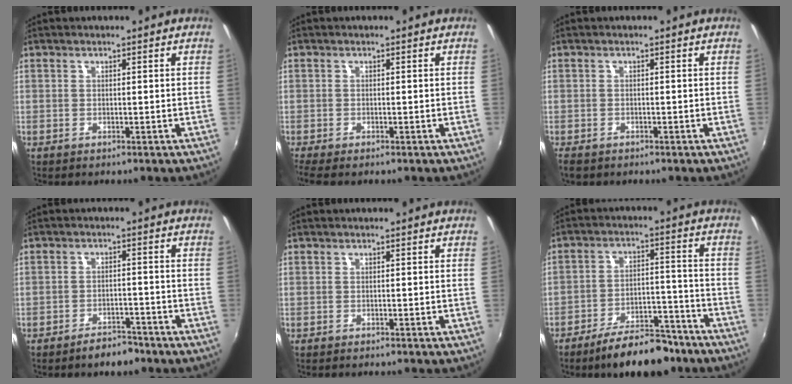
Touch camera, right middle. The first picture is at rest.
{"total": 3.0, "force": [-2.4, 0.1, 1.8], "torque": [-0.038, -0.020, -0.040]}
{"total": 2.4, "force": [-1.9, 0.8, 1.2], "torque": [-0.025, -0.015, -0.030]}
{"total": 4.0, "force": [-3.5, 1.3, 1.5], "torque": [-0.034, 0.007, -0.050]}
{"total": 1.1, "force": [-1.1, -0.2, 0.3], "torque": [-0.008, -0.009, -0.018]}
{"total": 12.5, "force": [-10.2, 4.2, 6.0], "torque": [-0.102, 0.019, -0.145]}